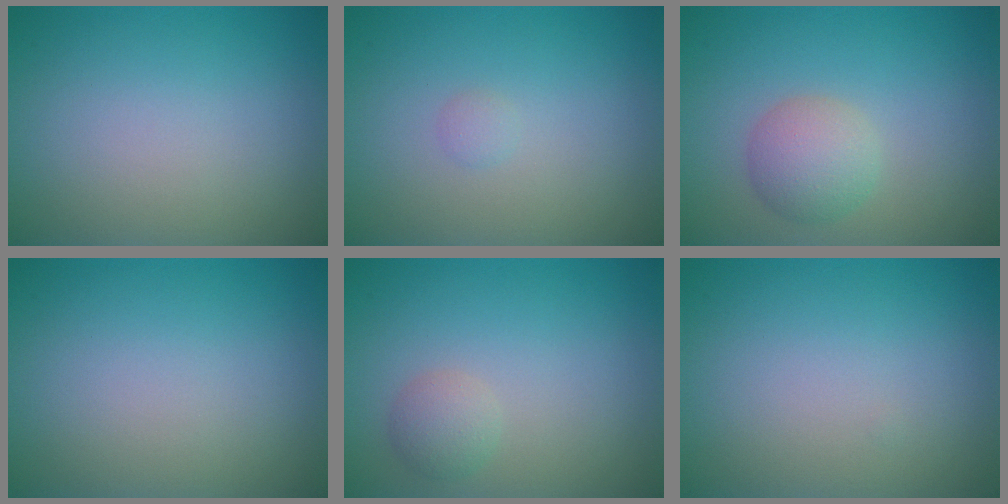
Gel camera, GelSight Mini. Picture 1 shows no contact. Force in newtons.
{"total": 0.5, "press": 0.5, "slide": 0.0}
{"total": 3.0, "press": 3.0, "slide": 0.1}
{"total": 0.0}
{"total": 1.6, "press": 1.6, "slide": 0.1}
{"total": 0.0}